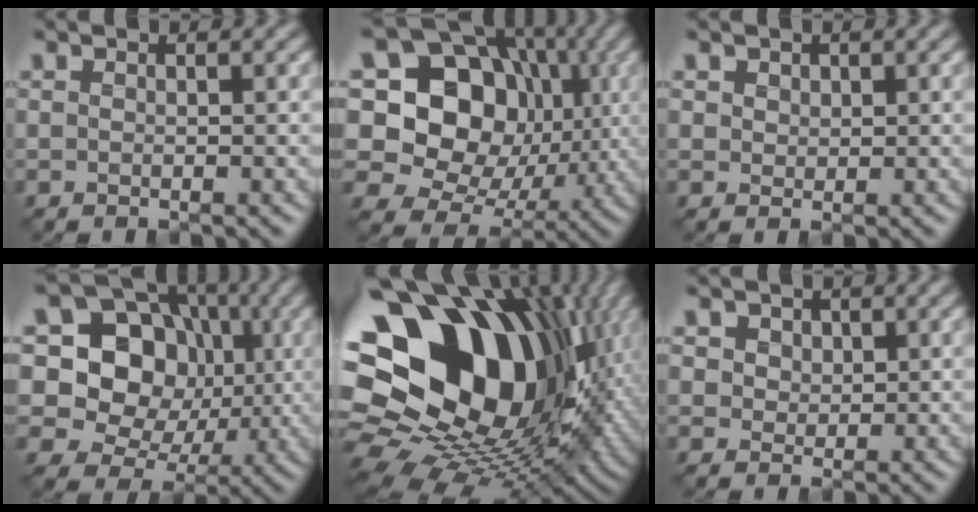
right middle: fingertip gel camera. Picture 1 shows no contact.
{"total": 17.3, "force": [3.3, 14.0, 9.7], "torque": [-0.194, 0.046, 0.060]}
{"total": 2.0, "force": [1.0, 1.5, 0.8], "torque": [-0.026, -0.002, 0.019]}
{"total": 14.0, "force": [2.1, 11.6, 7.6], "torque": [-0.155, 0.044, 0.018]}
{"total": 21.0, "force": [3.3, 14.8, 14.4], "torque": [-0.275, -0.014, 0.077]}
{"total": 3.6, "force": [1.7, 2.8, 1.5], "torque": [-0.043, -0.002, 0.027]}